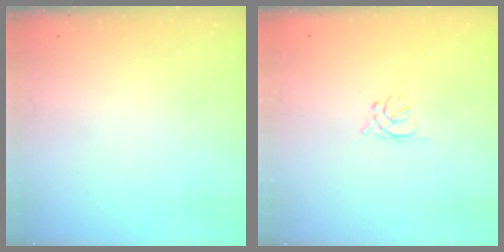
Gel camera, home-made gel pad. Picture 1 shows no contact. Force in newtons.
{"total": 1.3, "press": 1.2, "slide": 0.5}